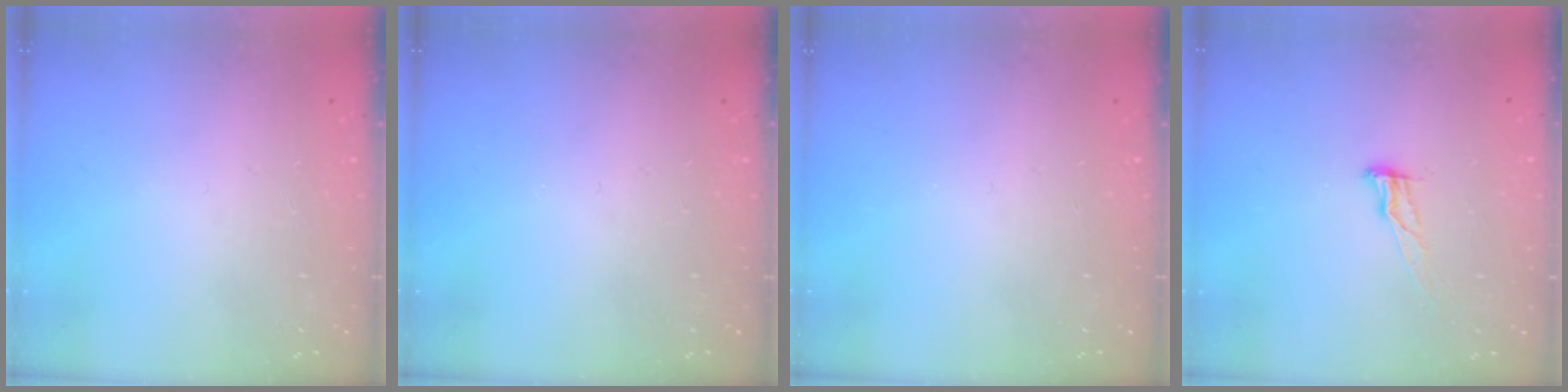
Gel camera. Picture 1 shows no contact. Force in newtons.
{"total": 0.0}
{"total": 0.0}
{"total": 8.6, "press": 8.2, "slide": 2.5}